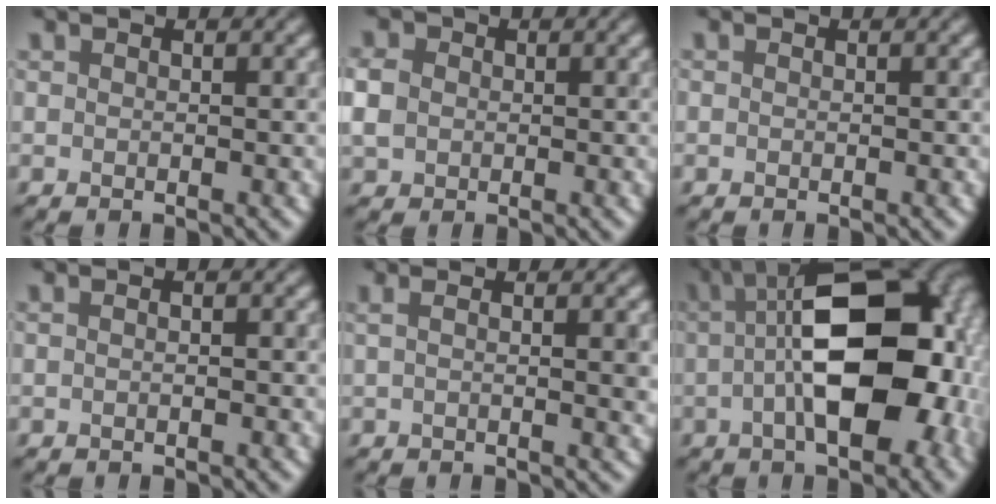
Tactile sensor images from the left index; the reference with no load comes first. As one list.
[{"total": 2.7, "force": [0.0, 2.3, 1.3], "torque": [-0.041, 0.008, -0.001]}, {"total": 0.0}, {"total": 0.7, "force": [0.0, 0.2, 0.7], "torque": [-0.008, -0.003, -0.002]}, {"total": 3.0, "force": [0.4, 0.7, 2.9], "torque": [-0.039, 0.004, 0.001]}, {"total": 15.8, "force": [-0.2, 7.7, 13.8], "torque": [-0.182, 0.019, -0.007]}]